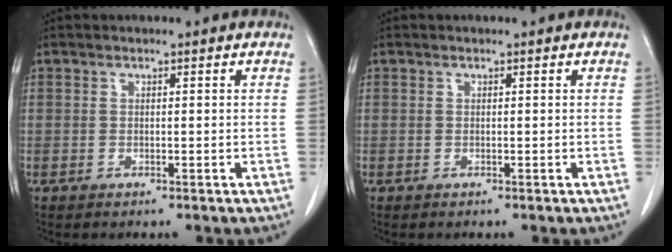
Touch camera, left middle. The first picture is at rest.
{"total": 0.0}